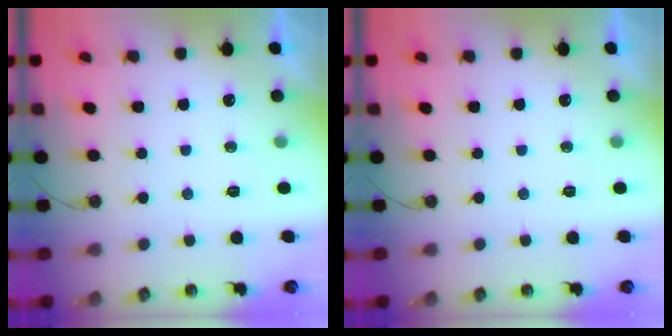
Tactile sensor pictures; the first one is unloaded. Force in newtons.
{"total": 0.0}